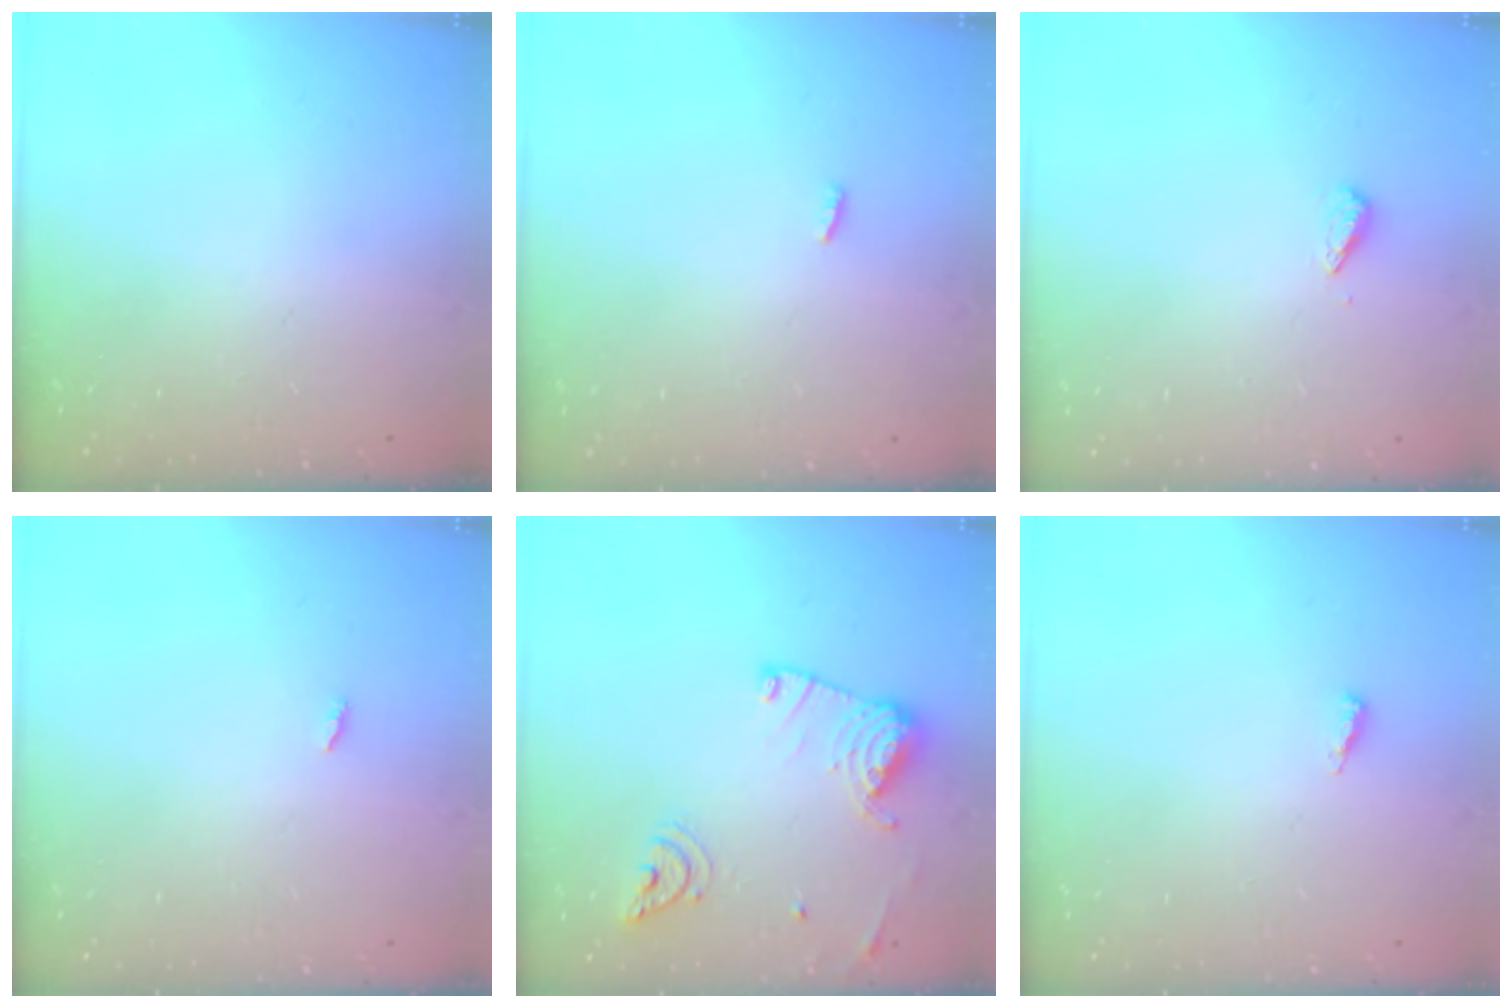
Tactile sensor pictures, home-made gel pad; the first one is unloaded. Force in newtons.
{"total": 2.3, "press": 2.1, "slide": 0.8}
{"total": 2.9, "press": 2.9, "slide": 0.4}
{"total": 1.8, "press": 1.8, "slide": 0.2}
{"total": 14.5, "press": 14.5, "slide": 1.3}
{"total": 3.9, "press": 3.6, "slide": 1.5}